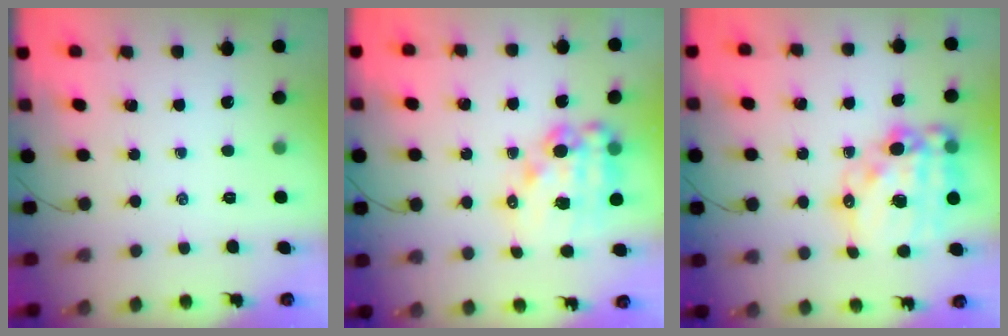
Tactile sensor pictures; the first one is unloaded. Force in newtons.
{"total": 14.8, "press": 14.4, "slide": 3.4}
{"total": 21.1, "press": 20.7, "slide": 4.4}